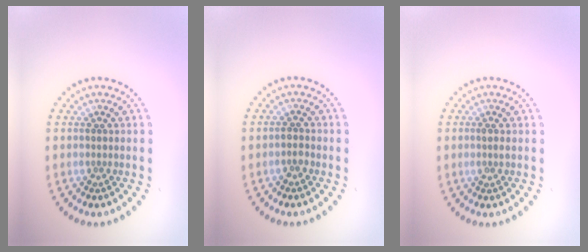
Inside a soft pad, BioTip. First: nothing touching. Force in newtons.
{"total": 0.8, "press": 0.8, "slide": 0.2}
{"total": 0.8, "press": 0.6, "slide": 0.4}